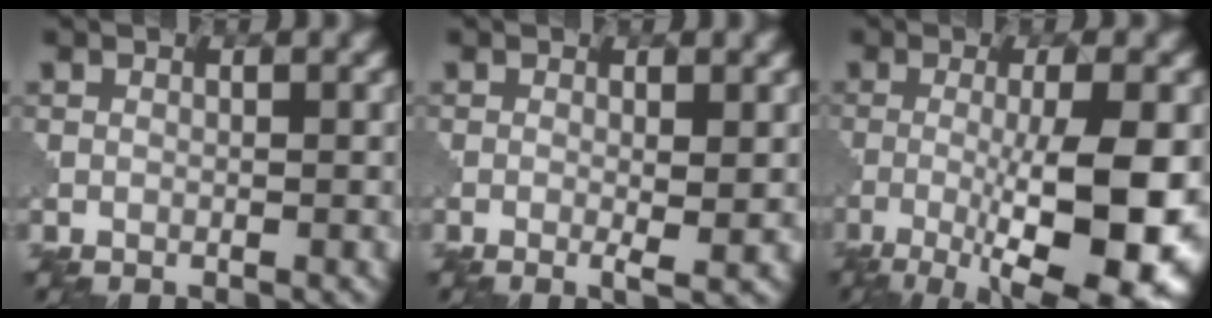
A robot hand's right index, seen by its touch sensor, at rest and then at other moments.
{"total": 1.8, "force": [-0.1, 0.2, 1.8], "torque": [-0.030, -0.006, -0.003]}
{"total": 11.2, "force": [-2.7, 2.9, 10.5], "torque": [-0.167, -0.016, -0.038]}